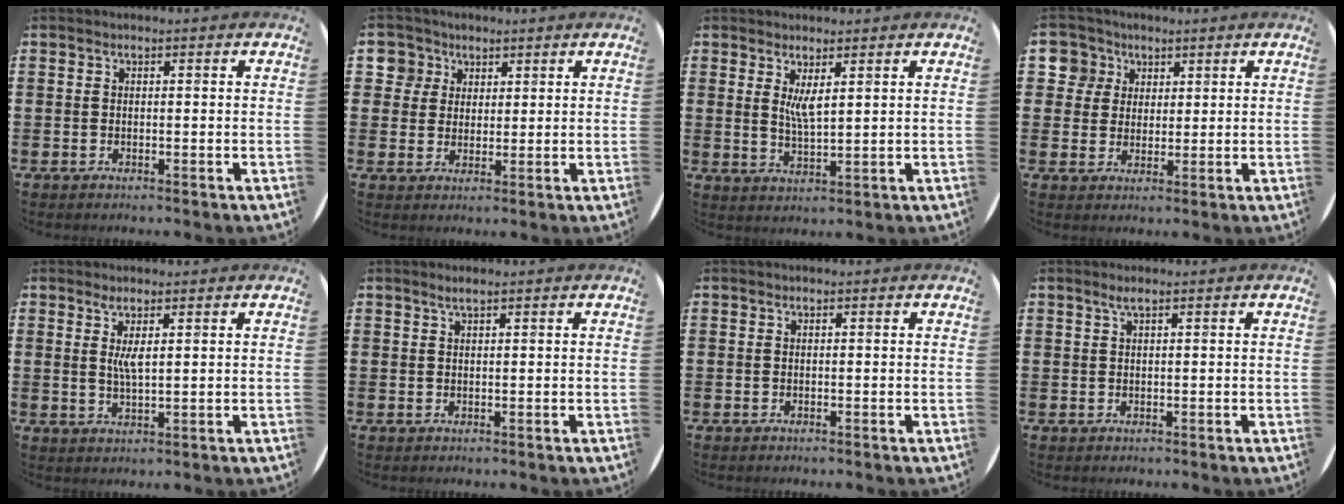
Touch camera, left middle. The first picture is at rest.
{"total": 4.2, "force": [2.2, 3.5, 0.1], "torque": [-0.003, 0.008, 0.039]}
{"total": 3.0, "force": [1.9, 0.4, 2.3], "torque": [-0.050, -0.001, 0.033]}
{"total": 4.7, "force": [2.4, 4.1, 0.1], "torque": [-0.008, 0.010, 0.042]}
{"total": 2.7, "force": [1.2, 0.5, 2.4], "torque": [-0.050, 0.003, 0.020]}
{"total": 1.0, "force": [0.8, 0.0, 0.6], "torque": [-0.011, 0.003, 0.014]}
{"total": 0.0}
{"total": 1.0, "force": [0.5, 0.0, 0.8], "torque": [-0.015, 0.003, 0.009]}